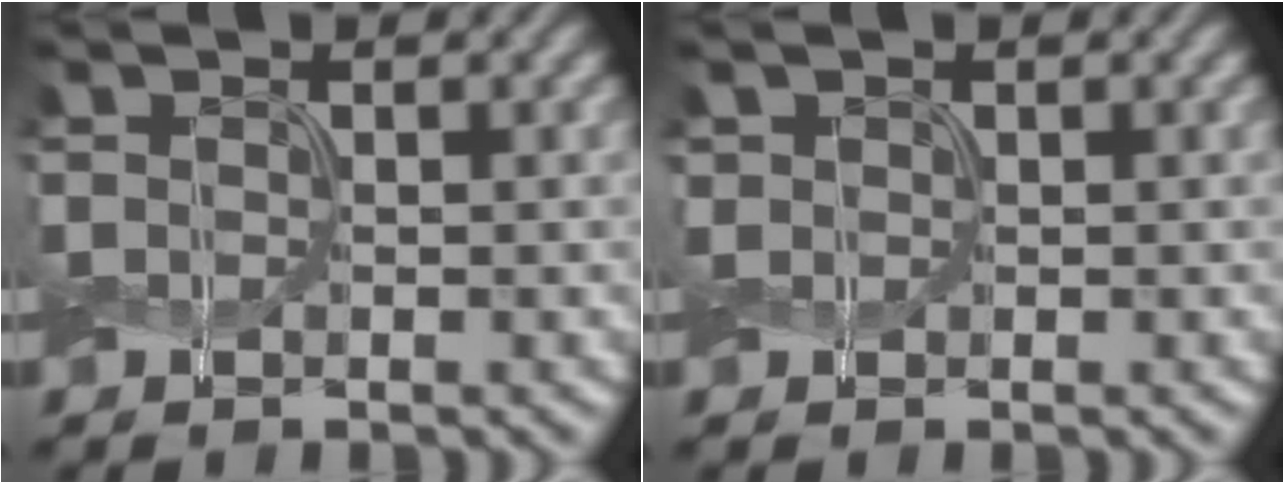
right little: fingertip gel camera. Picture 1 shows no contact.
{"total": 0.6, "force": [0.3, 0.5, 0.1], "torque": [-0.004, 0.001, 0.006]}